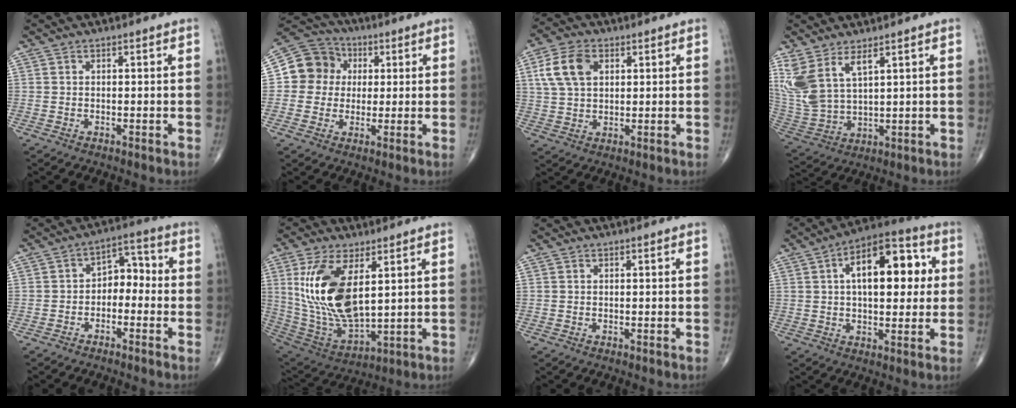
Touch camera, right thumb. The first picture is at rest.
{"total": 9.8, "force": [1.2, 9.1, 3.3], "torque": [-0.032, 0.014, 0.011]}
{"total": 8.7, "force": [2.8, 5.6, 6.1], "torque": [-0.116, 0.004, 0.054]}
{"total": 10.8, "force": [5.8, 4.4, 7.9], "torque": [-0.186, -0.027, 0.138]}
{"total": 6.0, "force": [-1.7, 4.1, 4.0], "torque": [-0.035, 0.041, -0.041]}
{"total": 18.1, "force": [4.7, 8.2, 15.4], "torque": [-0.305, -0.027, 0.107]}
{"total": 0.0}
{"total": 16.6, "force": [3.5, 8.3, 14.0], "torque": [-0.176, 0.019, 0.046]}